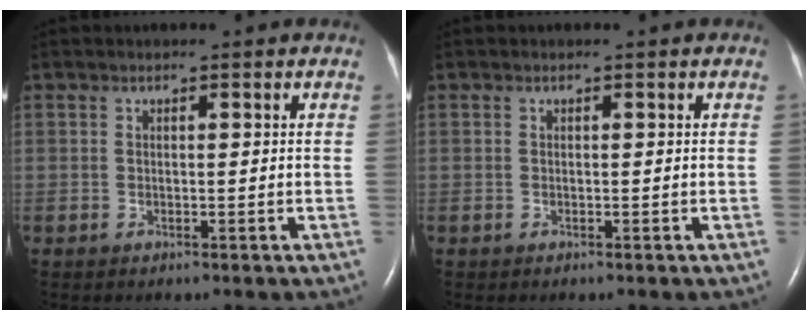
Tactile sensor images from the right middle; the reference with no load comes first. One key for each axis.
{"total": 0.0}